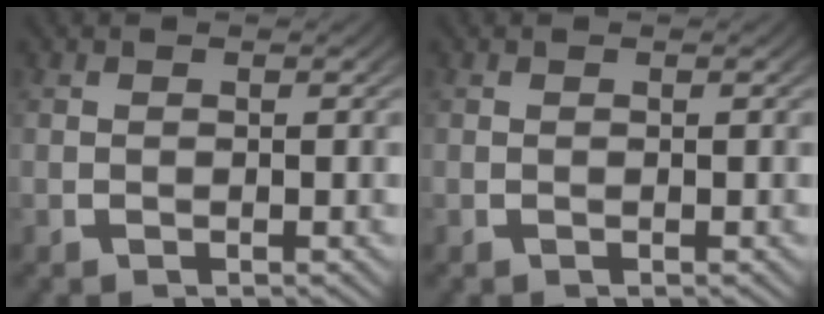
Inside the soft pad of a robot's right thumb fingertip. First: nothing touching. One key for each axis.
{"total": 0.0}